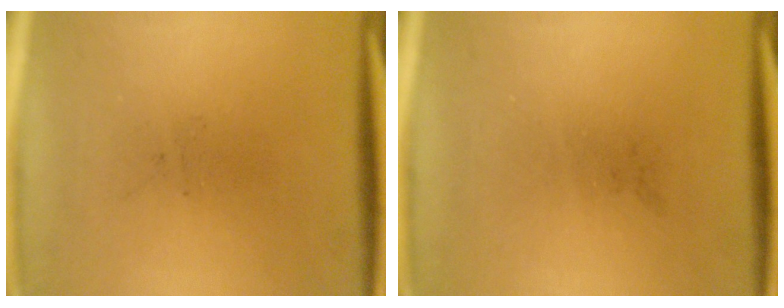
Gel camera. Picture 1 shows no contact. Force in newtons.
{"total": 0.0}